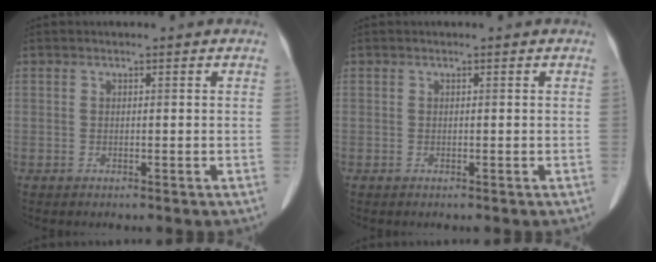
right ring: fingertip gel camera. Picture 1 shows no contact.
{"total": 0.0}